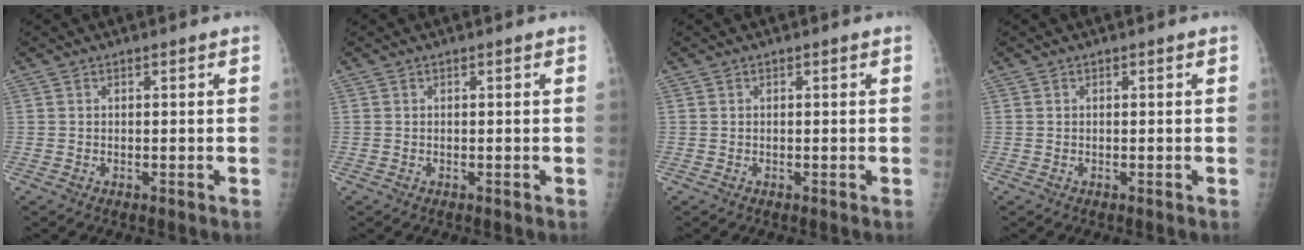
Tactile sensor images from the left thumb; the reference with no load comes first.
{"total": 0.0}
{"total": 0.0}
{"total": 0.0}